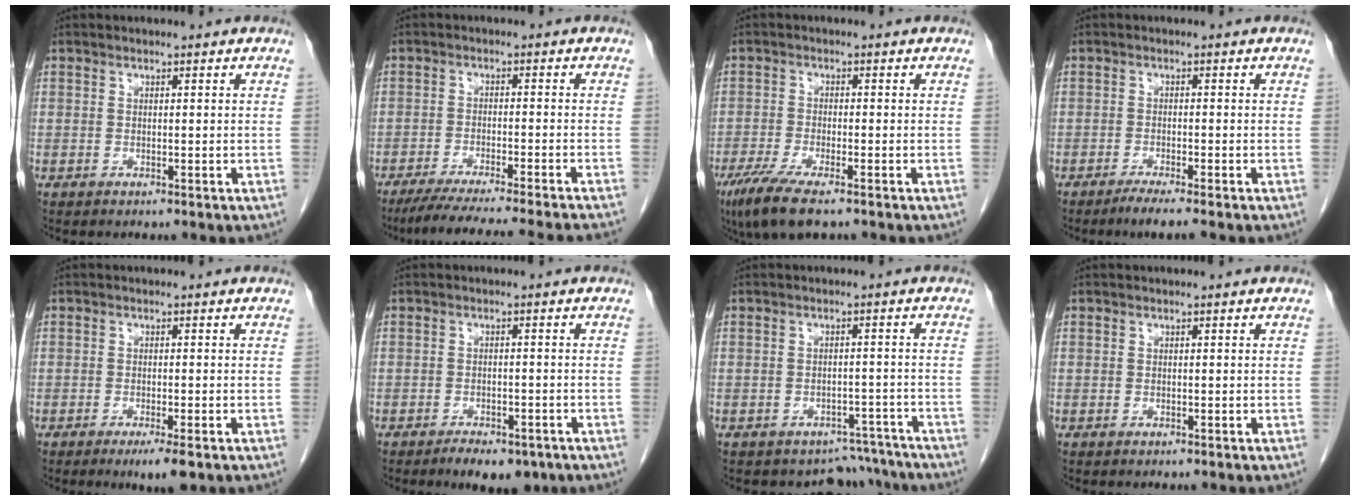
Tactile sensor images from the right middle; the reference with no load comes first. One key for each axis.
{"total": 16.8, "fx": -15.0, "fy": -1.1, "fz": 7.5, "tx": -0.095, "ty": -0.043, "tz": -0.215}
{"total": 7.7, "fx": -5.2, "fy": 1.3, "fz": 5.6, "tx": -0.101, "ty": -0.020, "tz": -0.085}
{"total": 3.2, "fx": -2.5, "fy": -0.4, "fz": 1.9, "tx": -0.036, "ty": -0.006, "tz": -0.045}
{"total": 3.3, "fx": -1.9, "fy": 0.5, "fz": 2.7, "tx": -0.038, "ty": -0.007, "tz": -0.028}
{"total": 6.5, "fx": -4.7, "fy": 2.8, "fz": 3.4, "tx": -0.040, "ty": 0.000, "tz": -0.063}
{"total": 6.5, "fx": -5.8, "fy": 2.8, "fz": -0.8, "tx": 0.029, "ty": 0.028, "tz": -0.066}
{"total": 0.0}